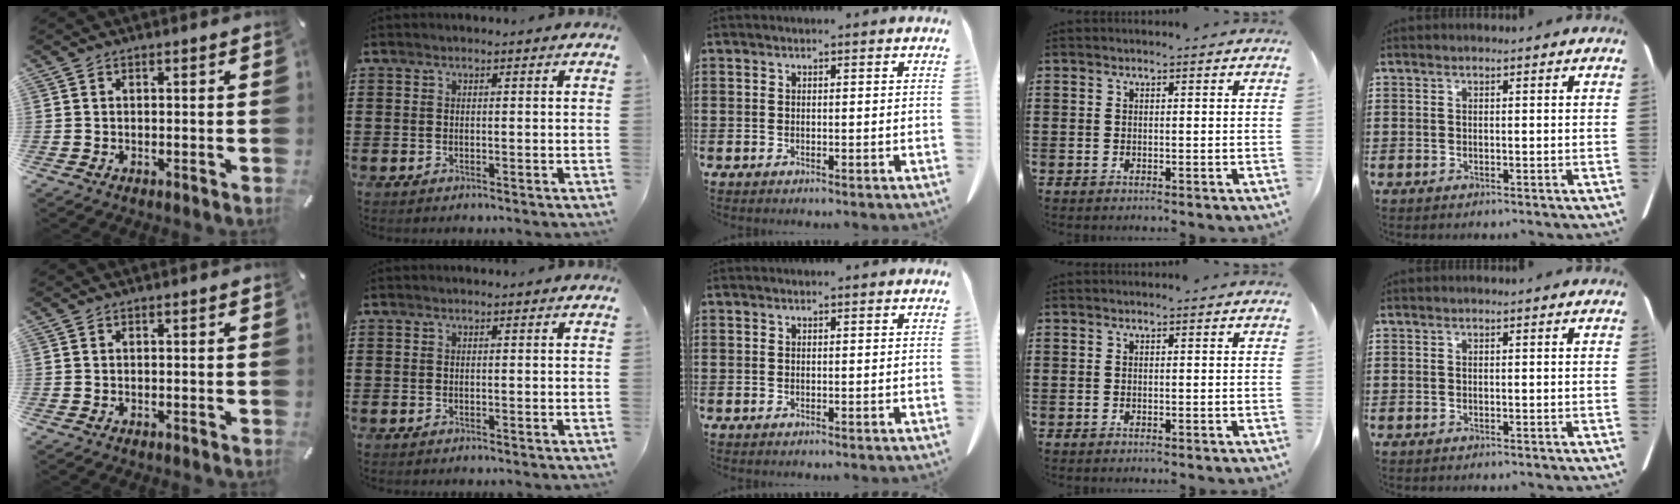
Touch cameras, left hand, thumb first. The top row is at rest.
{}